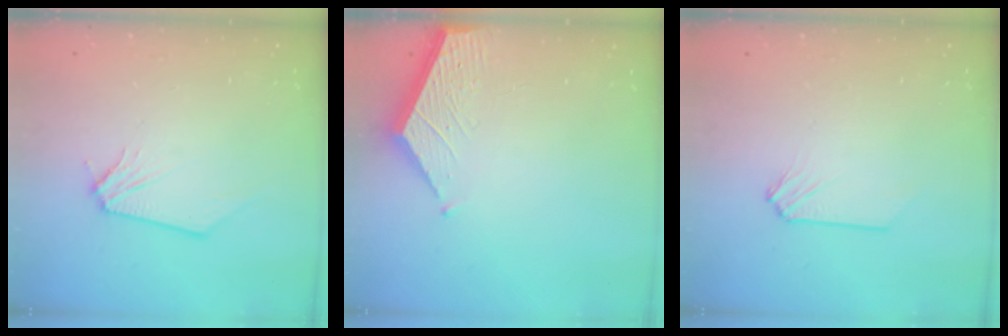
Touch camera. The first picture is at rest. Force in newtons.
{"total": 3.3, "press": 3.3, "slide": 0.4}
{"total": 0.0}